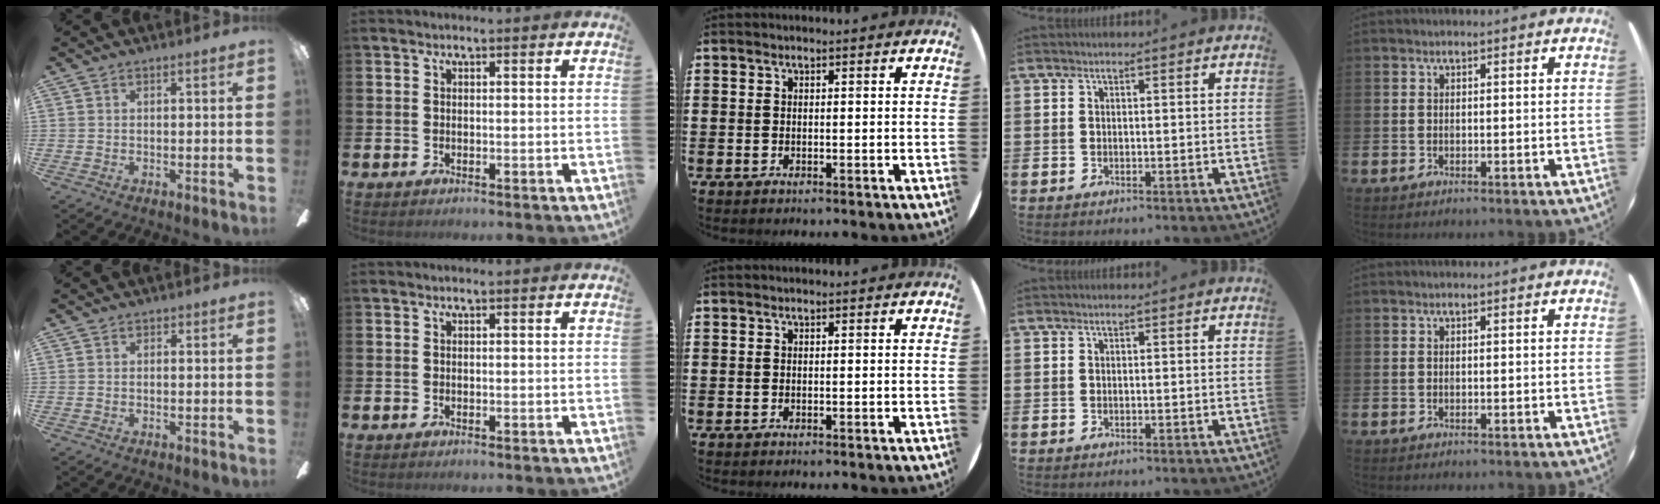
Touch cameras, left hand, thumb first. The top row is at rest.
{}